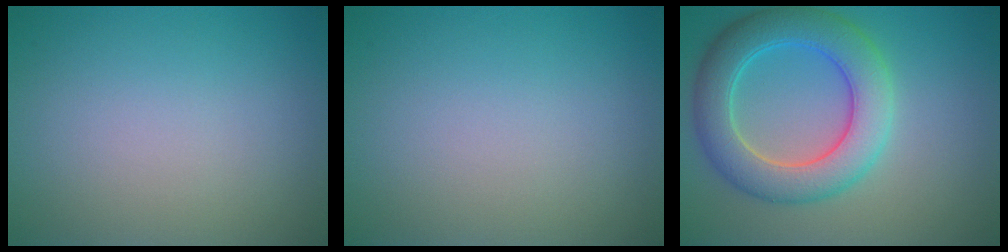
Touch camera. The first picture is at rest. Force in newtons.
{"total": 0.0}
{"total": 6.9, "press": 6.9, "slide": 0.5}